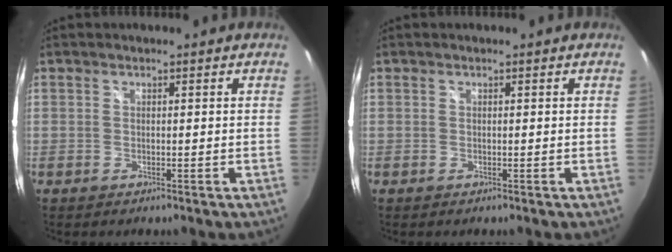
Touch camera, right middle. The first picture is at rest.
{"total": 0.0}